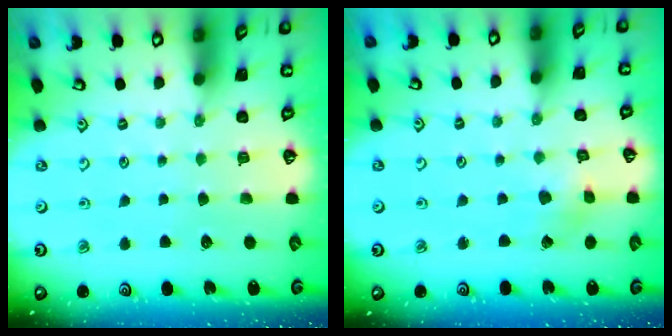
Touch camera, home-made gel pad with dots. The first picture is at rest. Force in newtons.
{"total": 2.4, "press": 2.4, "slide": 0.3}